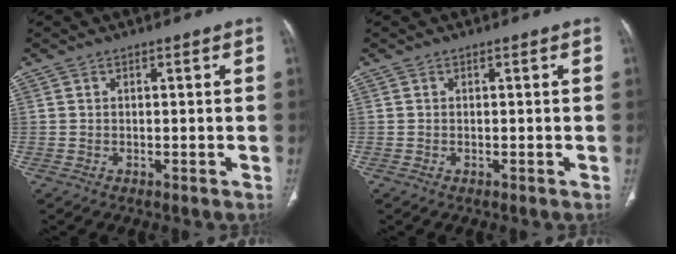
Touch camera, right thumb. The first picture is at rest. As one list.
[{"total": 0.0}]